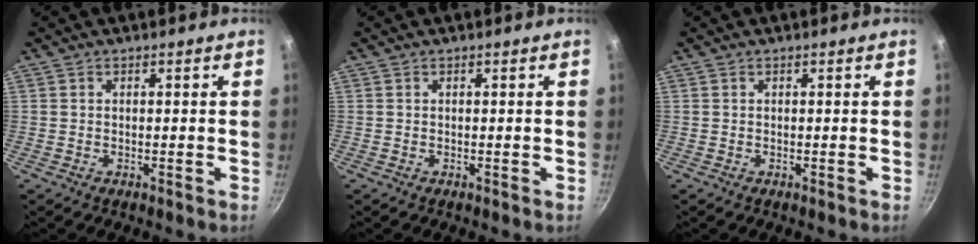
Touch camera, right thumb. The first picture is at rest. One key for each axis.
{"total": 0.0}
{"total": 0.0}